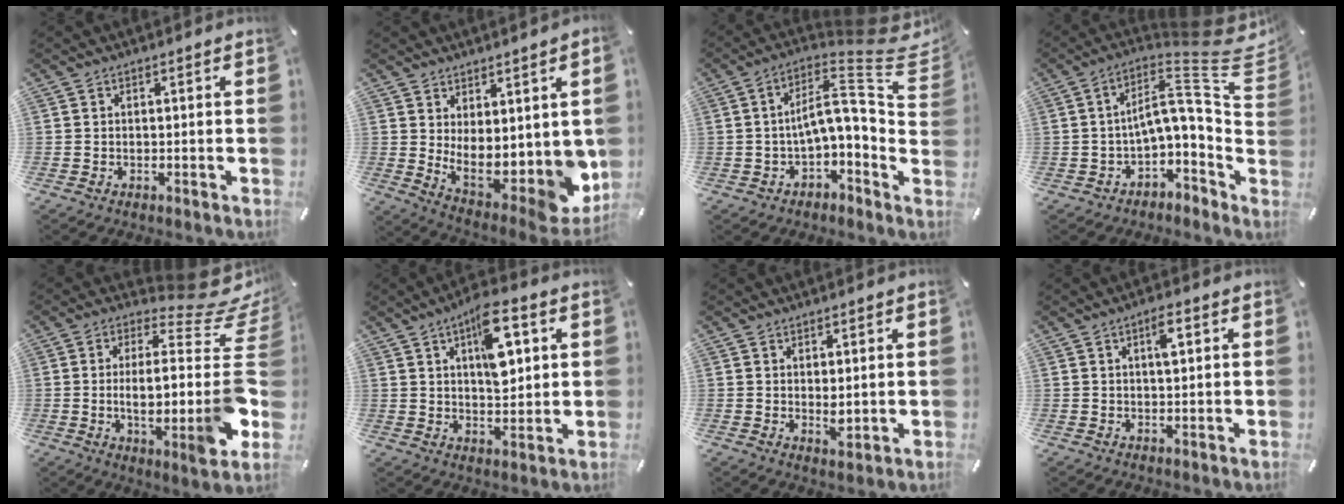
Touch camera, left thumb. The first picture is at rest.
{"total": 8.6, "force": [1.0, 5.2, 6.9], "torque": [-0.059, -0.051, 0.034]}
{"total": 13.7, "force": [4.6, 6.2, 11.3], "torque": [-0.166, -0.038, 0.079]}
{"total": 15.4, "force": [6.0, 7.4, 12.1], "torque": [-0.171, -0.055, 0.102]}
{"total": 17.9, "force": [1.5, 5.1, 17.1], "torque": [-0.217, -0.057, 0.020]}
{"total": 12.4, "force": [5.3, 5.8, 9.6], "torque": [-0.127, -0.025, 0.084]}
{"total": 3.8, "force": [0.9, 2.4, 2.9], "torque": [-0.041, -0.003, 0.015]}
{"total": 3.8, "force": [1.4, 1.3, 3.3], "torque": [-0.055, 0.000, 0.018]}